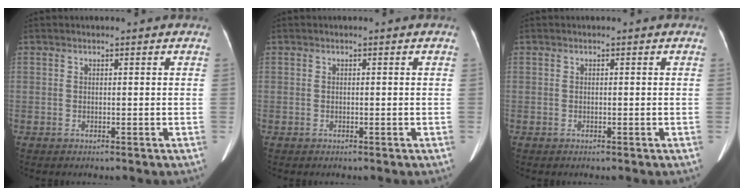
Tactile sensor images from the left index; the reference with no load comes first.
{"total": 0.0}
{"total": 0.0}